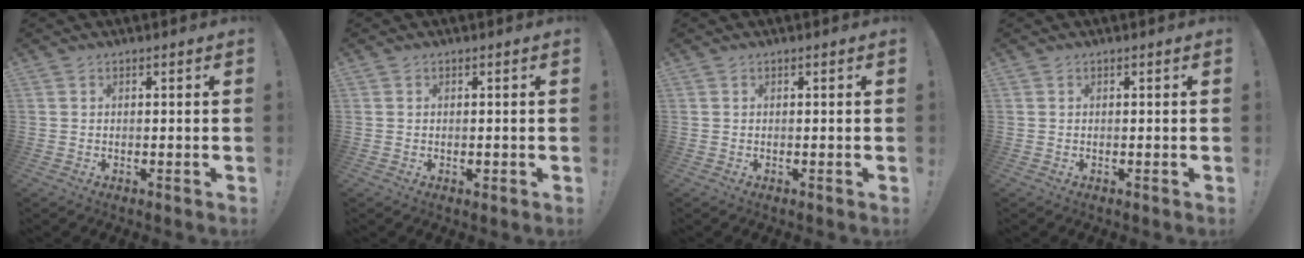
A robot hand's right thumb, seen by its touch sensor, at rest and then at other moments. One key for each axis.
{"total": 0.7, "fx": -0.3, "fy": 0.5, "fz": 0.3, "tx": -0.012, "ty": 0.005, "tz": -0.004}
{"total": 0.0}
{"total": 0.0}